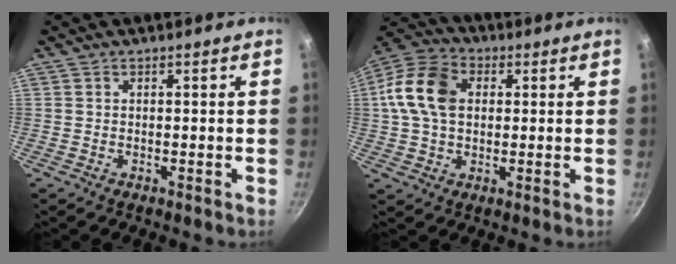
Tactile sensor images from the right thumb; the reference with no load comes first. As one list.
[{"total": 13.5, "force": [2.1, 9.6, 9.2], "torque": [-0.158, 0.018, 0.023]}]